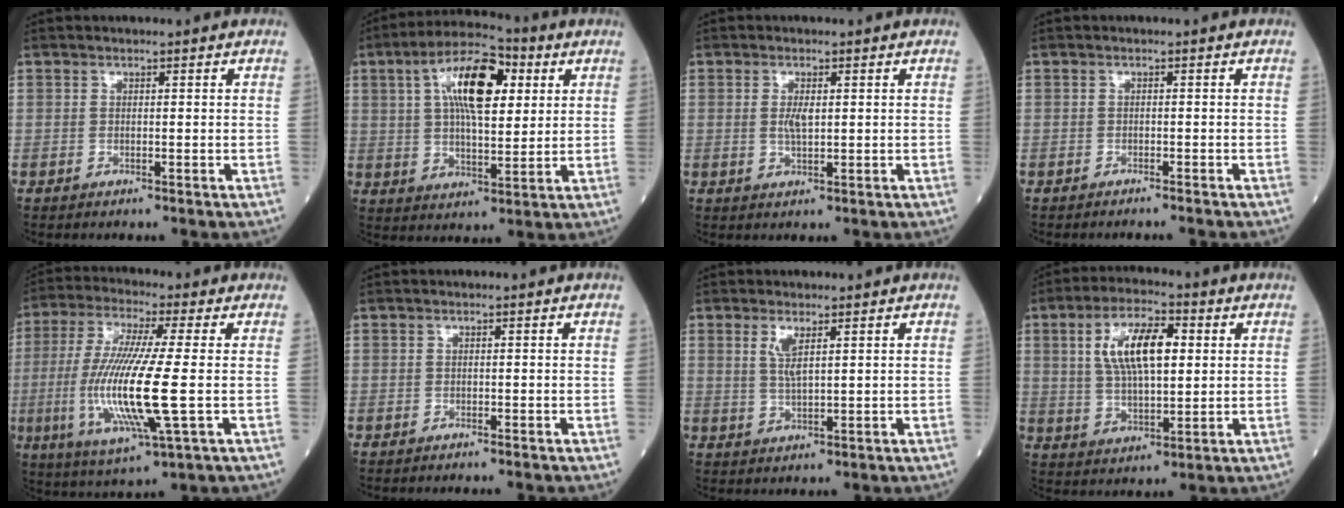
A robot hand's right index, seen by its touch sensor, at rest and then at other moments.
{"total": 13.3, "force": [4.3, 4.8, 11.6], "torque": [-0.211, 0.026, 0.071]}
{"total": 2.5, "force": [0.4, 0.7, 2.4], "torque": [-0.047, -0.003, 0.008]}
{"total": 2.5, "force": [-2.5, -0.1, 0.6], "torque": [-0.007, -0.002, -0.032]}
{"total": 15.8, "force": [-2.1, 1.0, 15.7], "torque": [-0.332, -0.020, -0.042]}
{"total": 1.0, "force": [-1.0, -0.1, 0.3], "torque": [-0.002, 0.000, -0.014]}
{"total": 3.2, "force": [1.4, 0.5, 2.8], "torque": [-0.061, -0.004, 0.031]}
{"total": 11.0, "force": [2.9, 4.0, 9.9], "torque": [-0.193, 0.013, 0.053]}